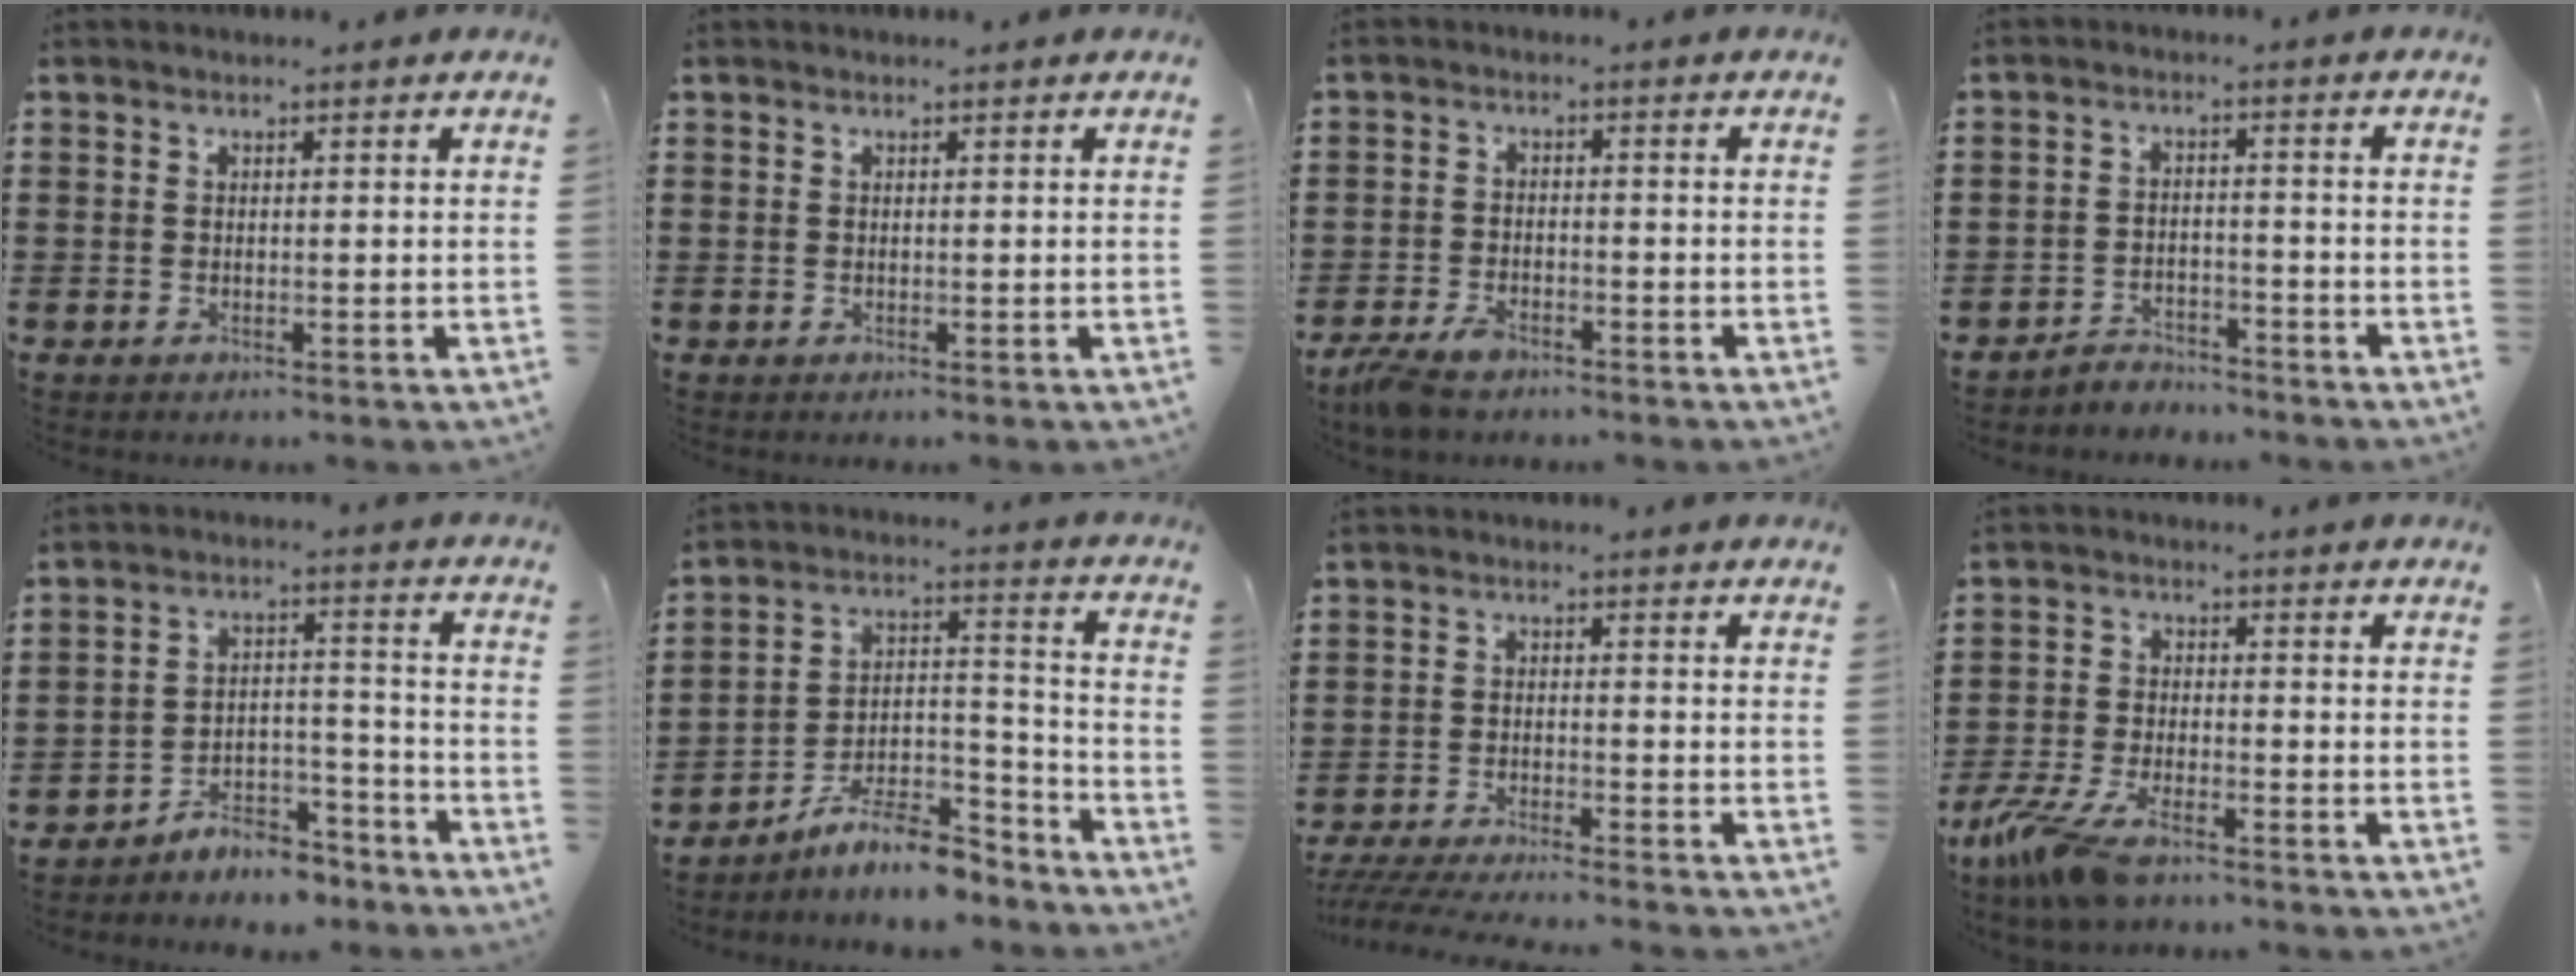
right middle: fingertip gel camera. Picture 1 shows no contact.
{"total": 0.0}
{"total": 3.6, "force": [-3.0, 1.3, 1.5], "torque": [-0.048, -0.001, -0.066]}
{"total": 3.2, "force": [-3.2, 0.5, -0.3], "torque": [-0.003, 0.002, -0.069]}
{"total": 5.9, "force": [-5.7, 1.4, 0.6], "torque": [-0.007, 0.019, -0.112]}
{"total": 9.6, "force": [-8.4, 2.0, 4.1], "torque": [-0.056, 0.030, -0.155]}
{"total": 4.1, "force": [-3.9, -0.2, 1.1], "torque": [-0.032, -0.013, -0.082]}
{"total": 7.6, "force": [-5.3, 2.2, 5.0], "torque": [-0.126, -0.011, -0.105]}